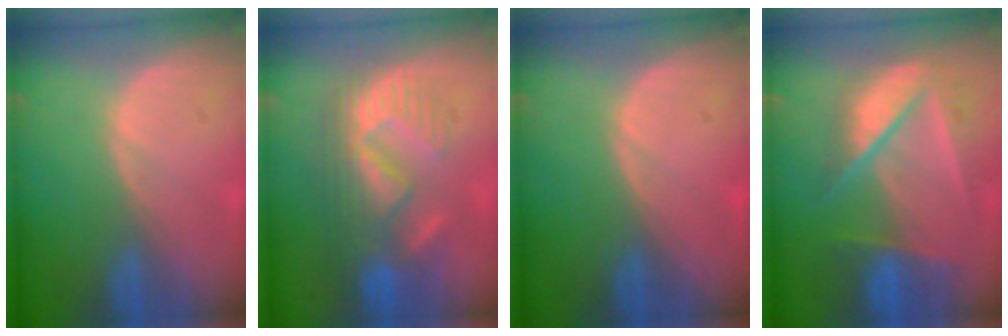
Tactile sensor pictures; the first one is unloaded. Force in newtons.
{"total": 8.9, "press": 8.8, "slide": 1.5}
{"total": 0.0}
{"total": 9.8, "press": 8.3, "slide": 5.3}